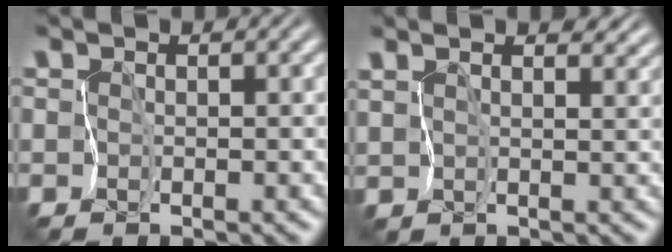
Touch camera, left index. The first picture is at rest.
{"total": 3.1, "force": [2.7, 1.1, 1.1], "torque": [-0.028, 0.003, 0.037]}